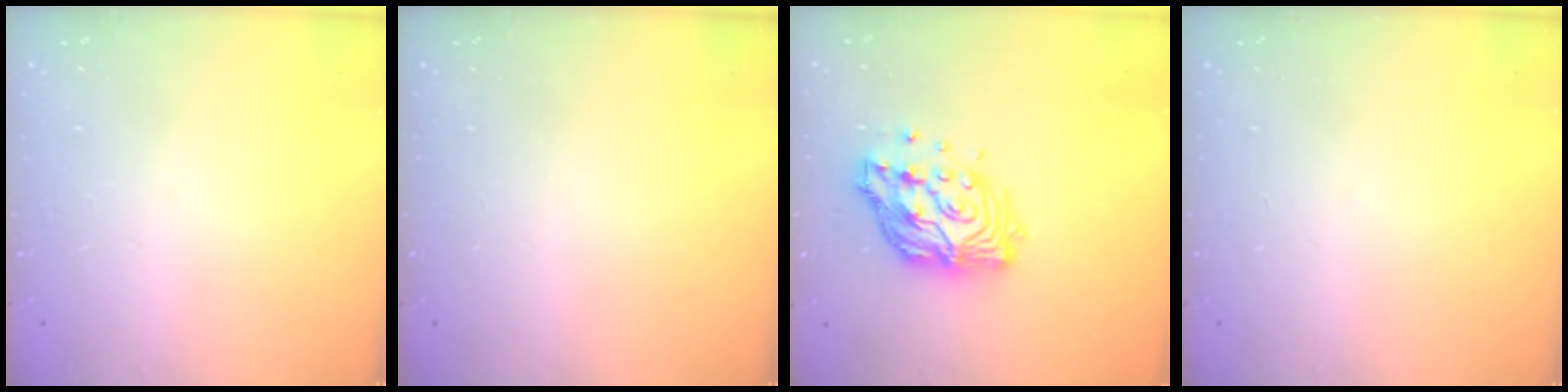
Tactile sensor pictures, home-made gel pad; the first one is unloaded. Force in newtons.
{"total": 0.0}
{"total": 14.1, "press": 14.0, "slide": 1.3}
{"total": 0.0}